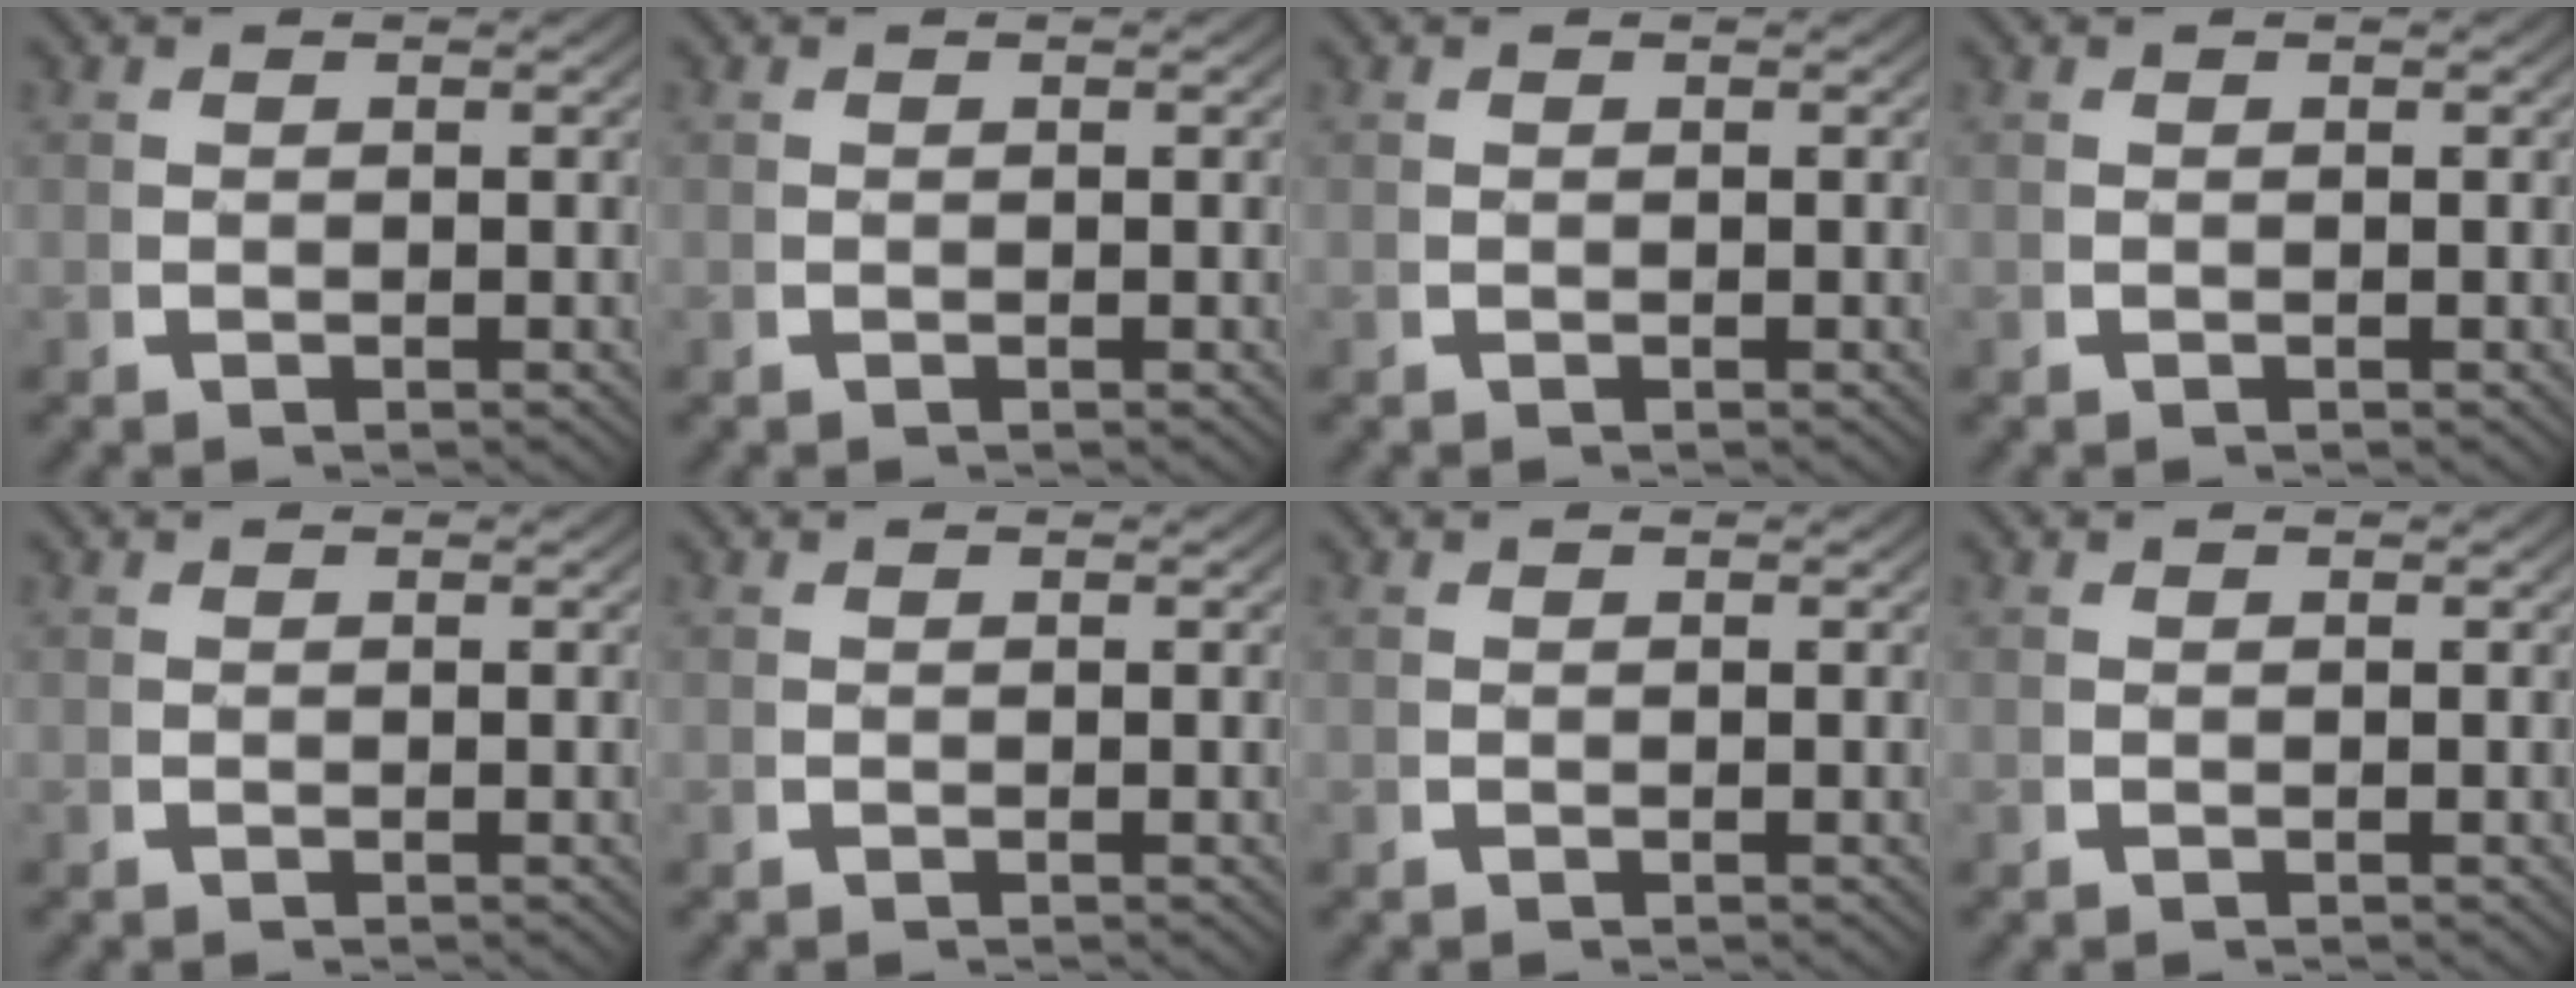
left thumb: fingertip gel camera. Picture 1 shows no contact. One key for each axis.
{"total": 0.0}
{"total": 0.0}
{"total": 0.0}
{"total": 0.0}
{"total": 0.0}
{"total": 0.0}
{"total": 0.0}